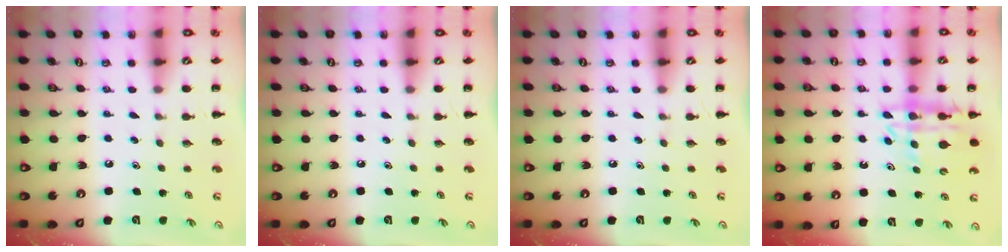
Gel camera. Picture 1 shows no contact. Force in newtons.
{"total": 0.0}
{"total": 0.0}
{"total": 13.2, "press": 12.7, "slide": 3.4}